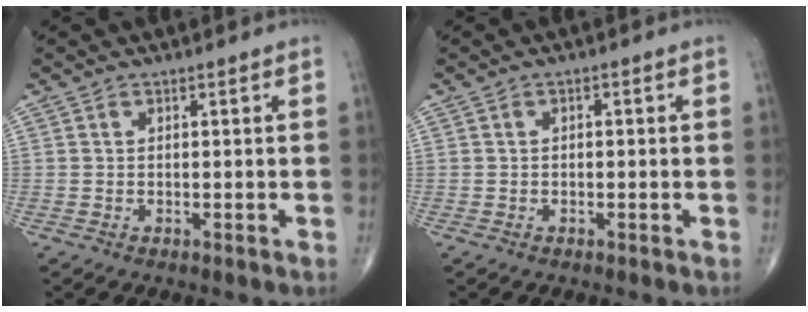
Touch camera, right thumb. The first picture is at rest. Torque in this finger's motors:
{"motor_torque": [-0.45, 0.01, 0.06, 0.17, 0.02]}